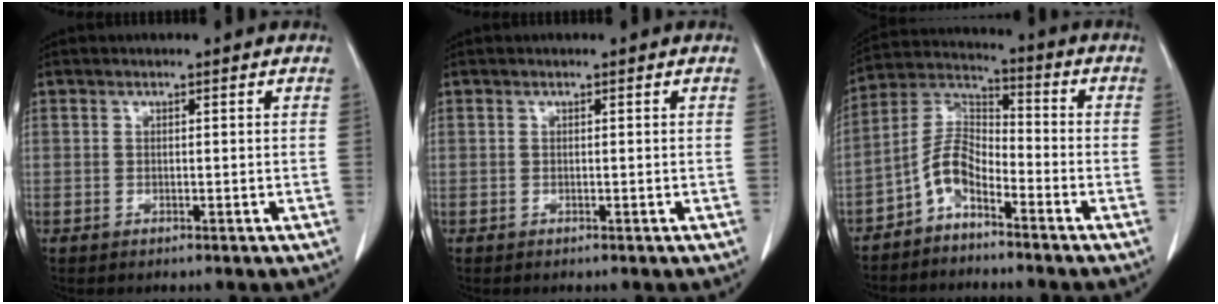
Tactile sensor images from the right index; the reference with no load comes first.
{"total": 0.0}
{"total": 6.6, "force": [-4.2, 2.5, 4.4], "torque": [-0.097, 0.022, -0.089]}